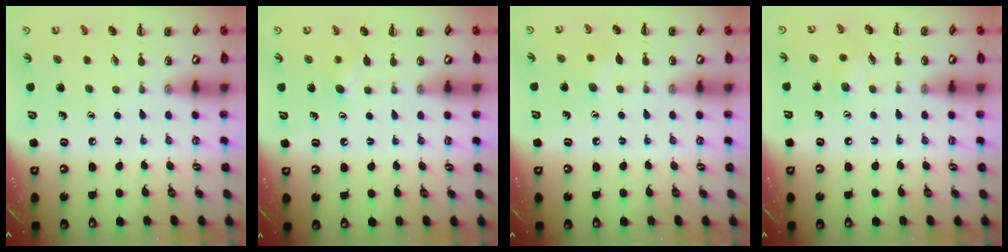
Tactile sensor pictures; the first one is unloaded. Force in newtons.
{"total": 3.6, "press": 3.4, "slide": 1.0}
{"total": 5.9, "press": 5.7, "slide": 1.7}
{"total": 5.6, "press": 5.5, "slide": 1.2}